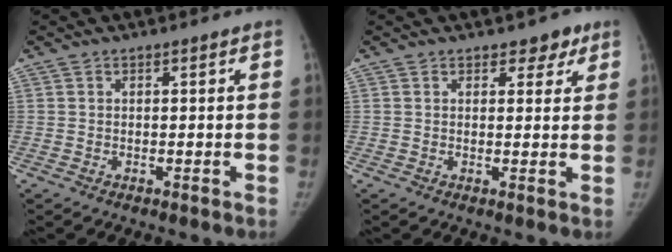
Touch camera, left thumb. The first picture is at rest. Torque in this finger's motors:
{"motor_torque": [-0.01, -0.02, 0.15, 0.20, -0.03]}